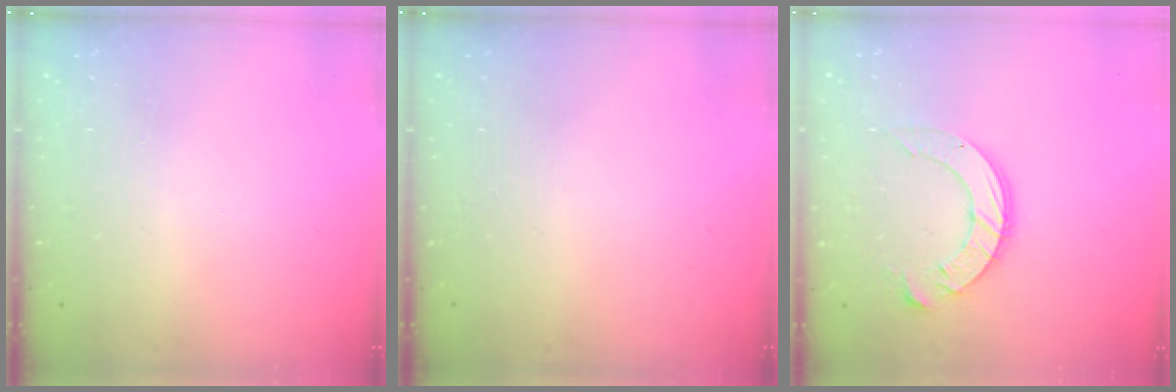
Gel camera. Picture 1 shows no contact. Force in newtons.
{"total": 0.0}
{"total": 10.2, "press": 10.2, "slide": 1.0}